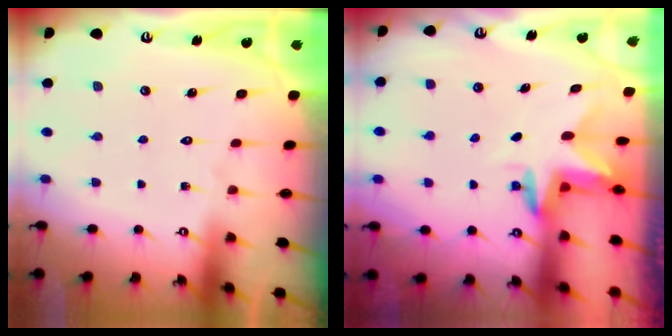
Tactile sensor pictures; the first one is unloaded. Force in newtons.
{"total": 3.0, "press": 3.0, "slide": 0.1}